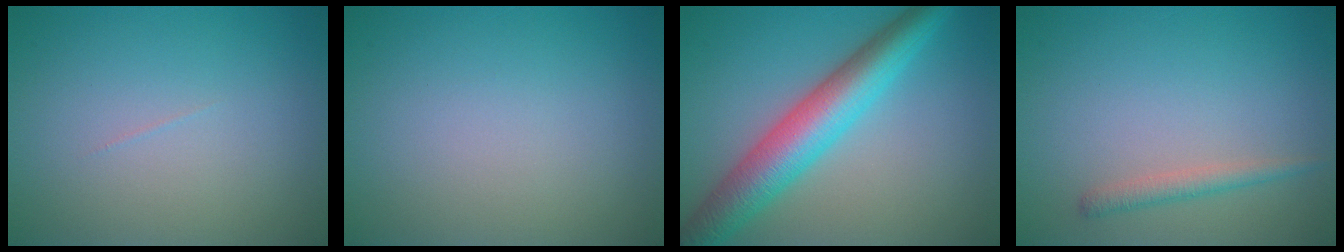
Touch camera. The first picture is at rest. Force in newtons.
{"total": 0.0}
{"total": 7.2, "press": 7.2, "slide": 0.1}
{"total": 1.5, "press": 1.5, "slide": 0.1}